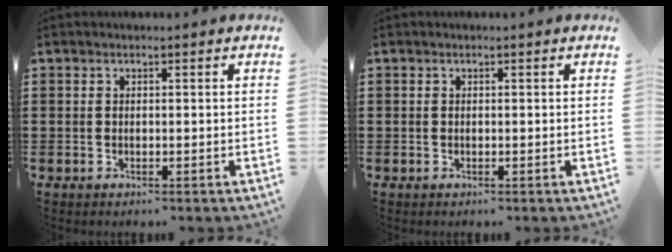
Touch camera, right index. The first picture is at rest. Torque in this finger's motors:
{"motor_torque": [-0.11, 0.01, 0.01, -0.01]}